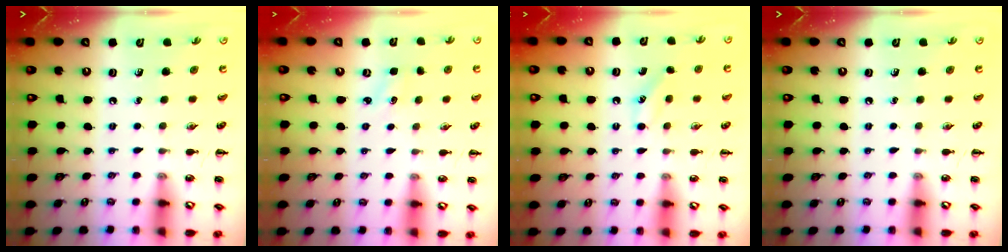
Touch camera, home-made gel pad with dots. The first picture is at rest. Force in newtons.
{"total": 2.0, "press": 1.9, "slide": 0.6}
{"total": 6.6, "press": 6.5, "slide": 1.5}
{"total": 0.0}